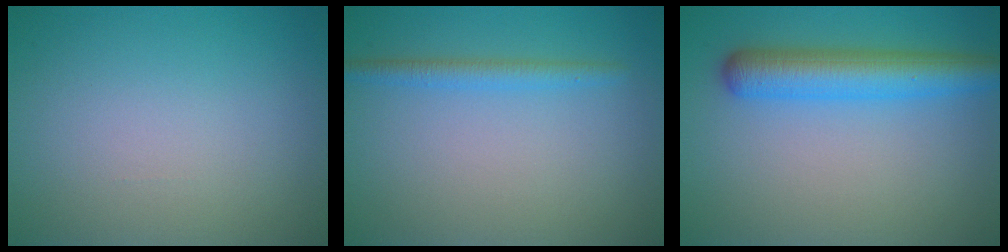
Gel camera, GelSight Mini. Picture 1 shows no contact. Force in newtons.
{"total": 1.8, "press": 1.8, "slide": 0.0}
{"total": 5.3, "press": 5.3, "slide": 0.2}